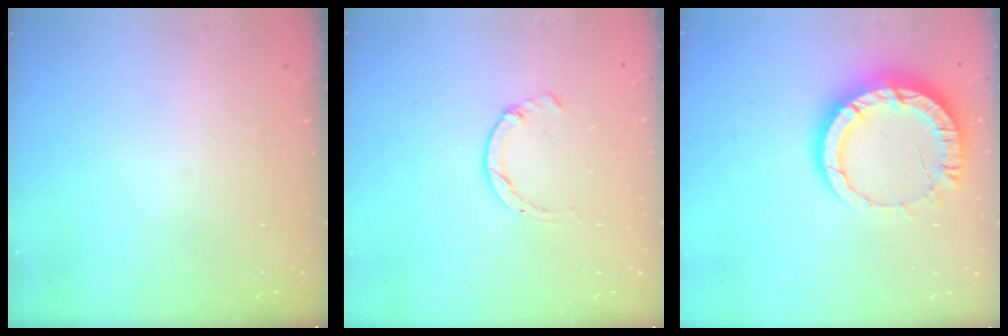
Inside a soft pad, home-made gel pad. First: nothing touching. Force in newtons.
{"total": 1.7, "press": 1.7, "slide": 0.3}
{"total": 13.5, "press": 13.4, "slide": 1.5}